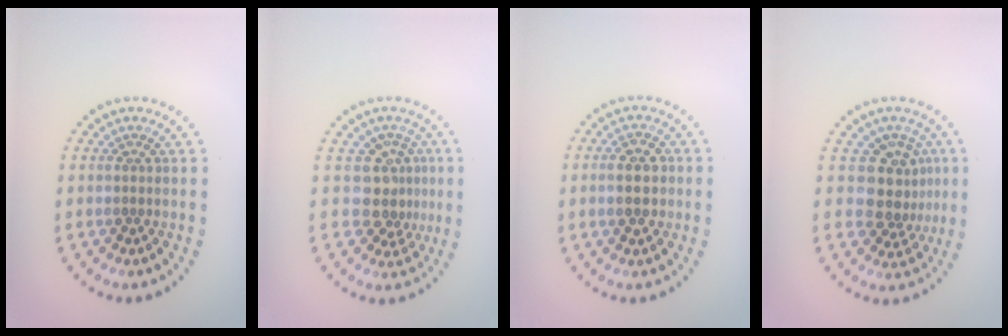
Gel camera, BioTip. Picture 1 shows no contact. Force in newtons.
{"total": 3.3, "press": 2.5, "slide": 2.2}
{"total": 3.0, "press": 3.0, "slide": 0.1}
{"total": 4.1, "press": 3.5, "slide": 2.1}